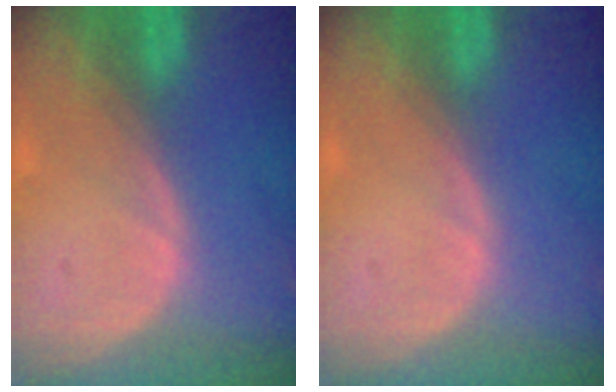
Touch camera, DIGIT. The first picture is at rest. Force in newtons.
{"total": 0.0}